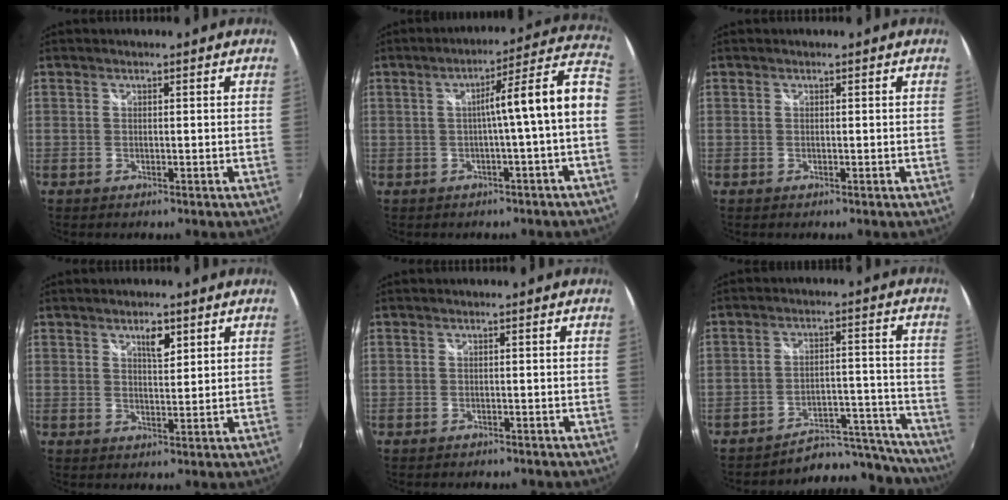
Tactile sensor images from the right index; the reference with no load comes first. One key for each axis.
{"total": 10.4, "fx": -1.2, "fy": -1.1, "fz": 10.3, "tx": -0.121, "ty": 0.031, "tz": -0.008}
{"total": 0.0}
{"total": 3.3, "fx": 2.0, "fy": 1.0, "fz": 2.4, "tx": -0.037, "ty": 0.003, "tz": 0.033}
{"total": 1.8, "fx": -1.7, "fy": 0.4, "fz": 0.5, "tx": -0.015, "ty": -0.011, "tz": -0.023}
{"total": 15.1, "fx": -14.7, "fy": 3.4, "fz": 1.2, "tx": -0.008, "ty": 0.057, "tz": -0.197}